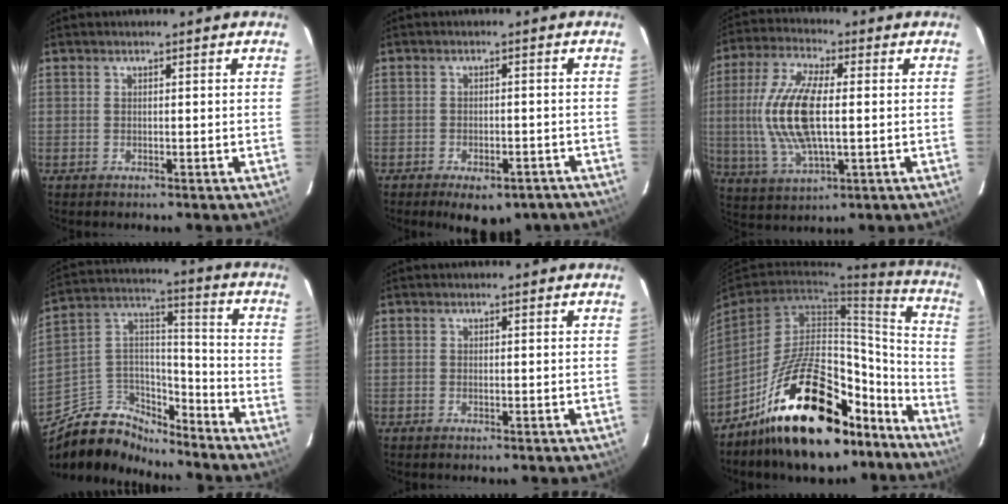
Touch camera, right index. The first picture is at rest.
{"total": 10.5, "force": [-7.7, 4.8, 5.3], "torque": [-0.097, 0.000, -0.087]}
{"total": 15.1, "force": [0.2, 5.9, 13.9], "torque": [-0.294, 0.004, 0.006]}
{"total": 12.2, "force": [-9.8, 6.4, 3.4], "torque": [-0.086, 0.064, -0.177]}
{"total": 0.0}
{"total": 26.1, "force": [-18.2, 11.0, 15.1], "torque": [-0.235, 0.044, -0.256]}